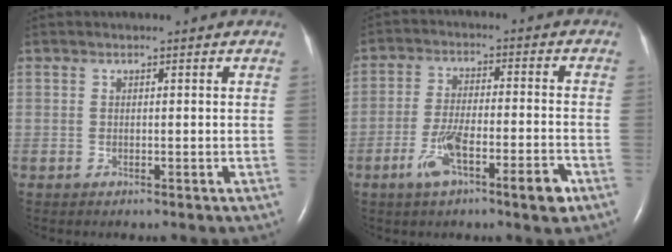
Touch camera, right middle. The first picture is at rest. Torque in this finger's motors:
{"motor_torque": [1.33, -0.76, 0.23, 0.10]}